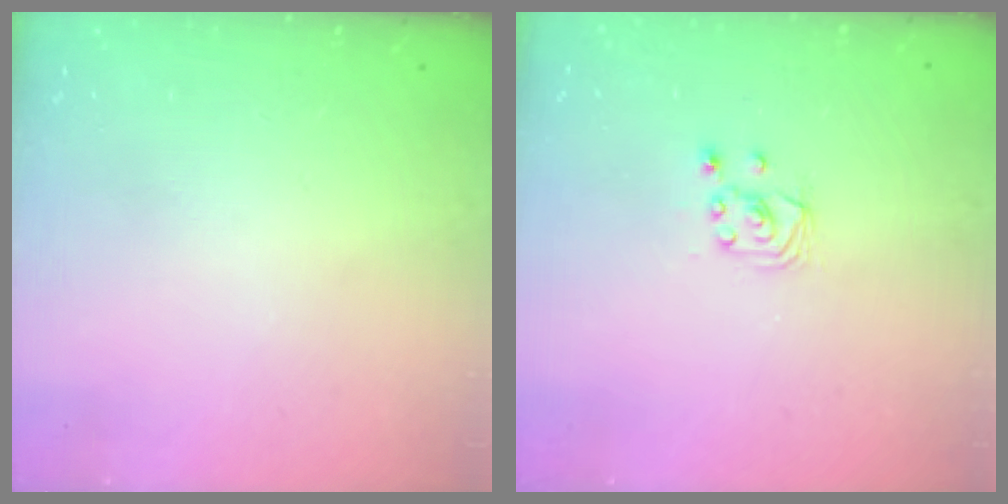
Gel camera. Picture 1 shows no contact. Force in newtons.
{"total": 2.4, "press": 2.4, "slide": 0.2}